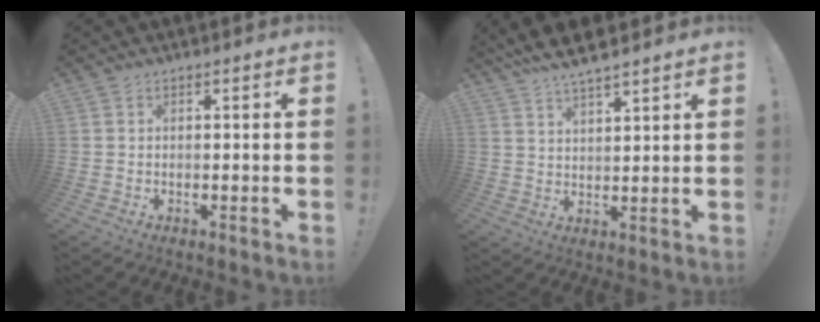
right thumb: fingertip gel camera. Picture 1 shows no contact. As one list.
[{"total": 6.8, "force": [6.1, 1.2, 2.9], "torque": [-0.068, -0.029, 0.114]}]